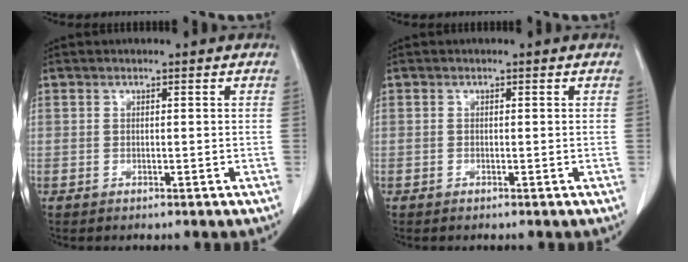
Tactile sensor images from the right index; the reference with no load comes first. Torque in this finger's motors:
{"motor_torque": [-0.05, 0.00, -0.05, -0.03]}